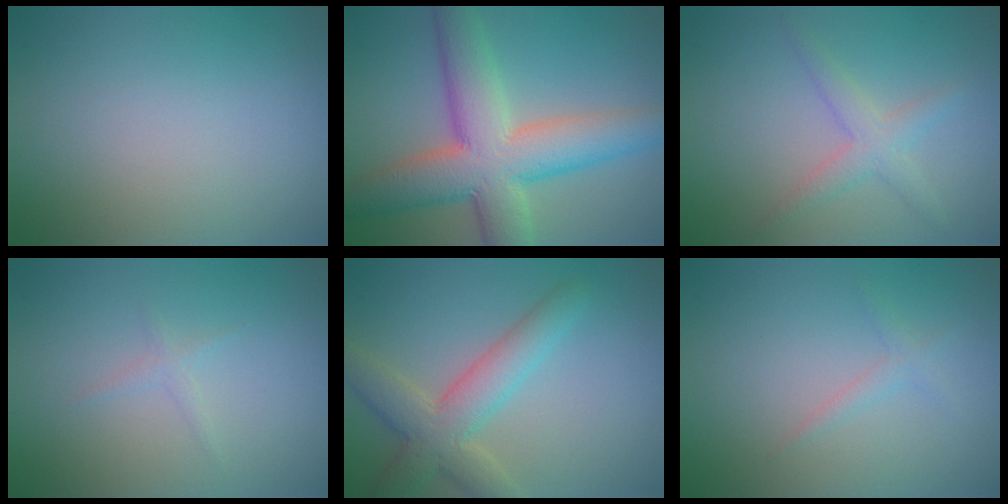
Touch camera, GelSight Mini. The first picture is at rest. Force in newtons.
{"total": 9.6, "press": 9.6, "slide": 0.4}
{"total": 2.4, "press": 2.4, "slide": 0.0}
{"total": 0.8, "press": 0.8, "slide": 0.0}
{"total": 5.3, "press": 5.3, "slide": 0.4}
{"total": 1.1, "press": 1.1, "slide": 0.0}